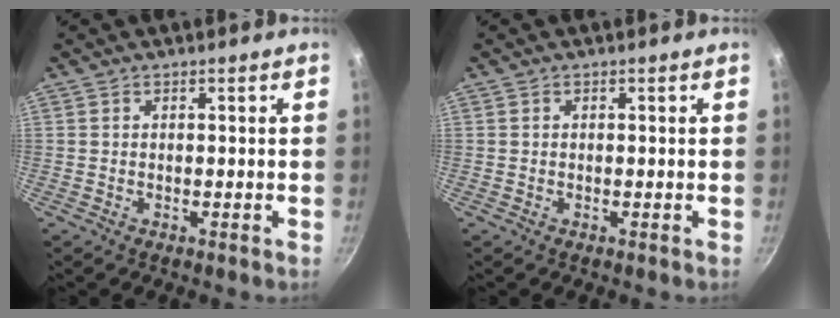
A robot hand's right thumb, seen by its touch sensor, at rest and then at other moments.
{"total": 0.0}